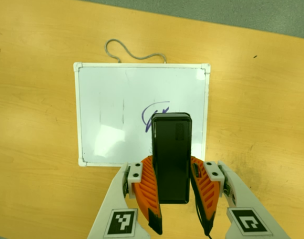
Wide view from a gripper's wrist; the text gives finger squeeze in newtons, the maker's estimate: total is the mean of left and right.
{"total": 10.0, "left": 8.1, "right": 11.9}